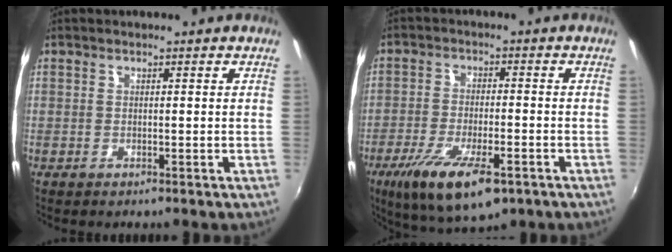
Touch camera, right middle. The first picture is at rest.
{"total": 13.7, "force": [-7.8, 4.3, 10.4], "torque": [-0.208, -0.041, -0.132]}